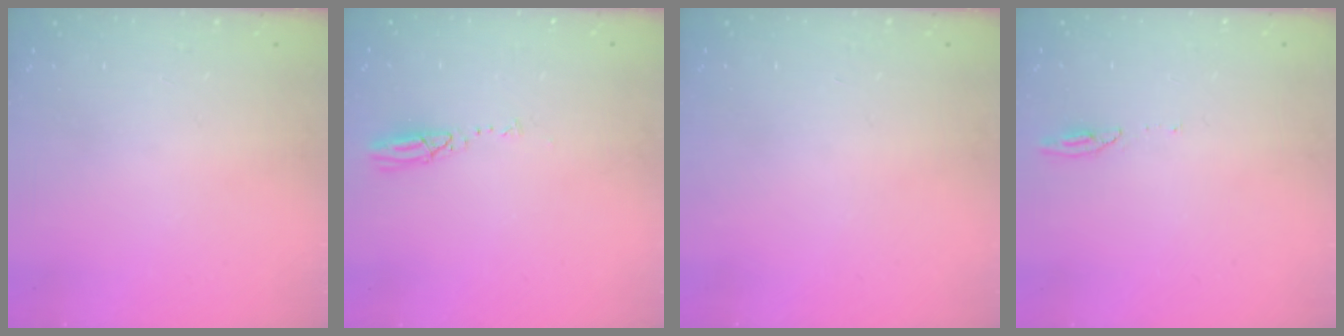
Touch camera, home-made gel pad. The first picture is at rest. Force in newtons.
{"total": 3.7, "press": 3.7, "slide": 0.2}
{"total": 0.0}
{"total": 4.1, "press": 4.0, "slide": 0.5}